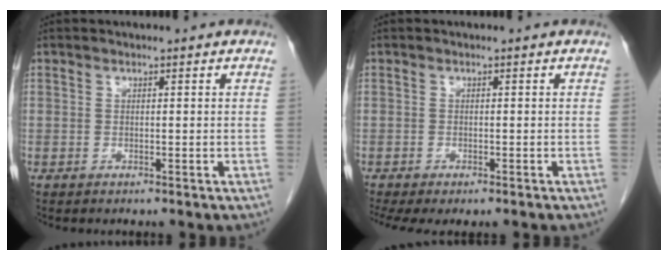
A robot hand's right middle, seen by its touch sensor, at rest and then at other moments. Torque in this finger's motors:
{"motor_torque": [0.90, -1.24, 0.28, 0.08]}